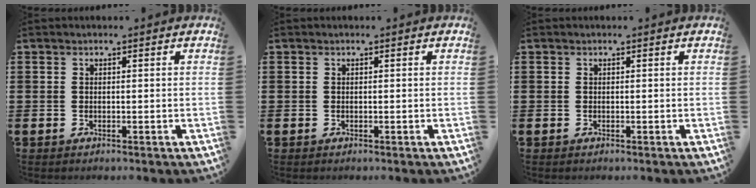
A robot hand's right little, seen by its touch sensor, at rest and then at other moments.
{"total": 0.0}
{"total": 0.0}